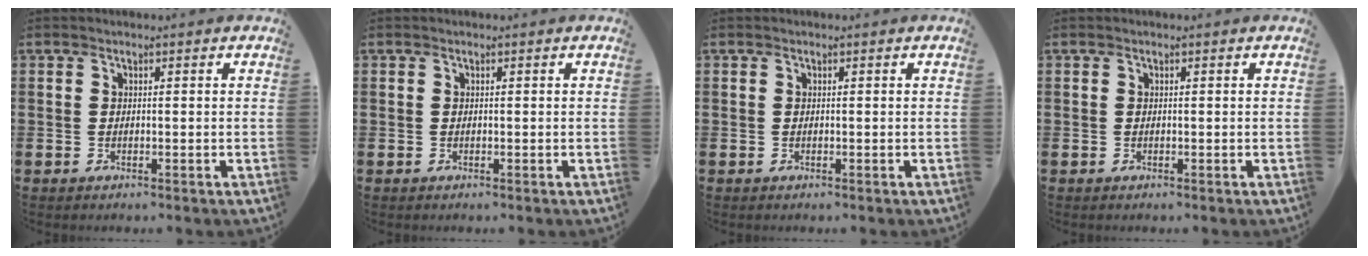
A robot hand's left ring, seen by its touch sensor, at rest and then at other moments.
{"total": 0.0}
{"total": 0.0}
{"total": 0.0}